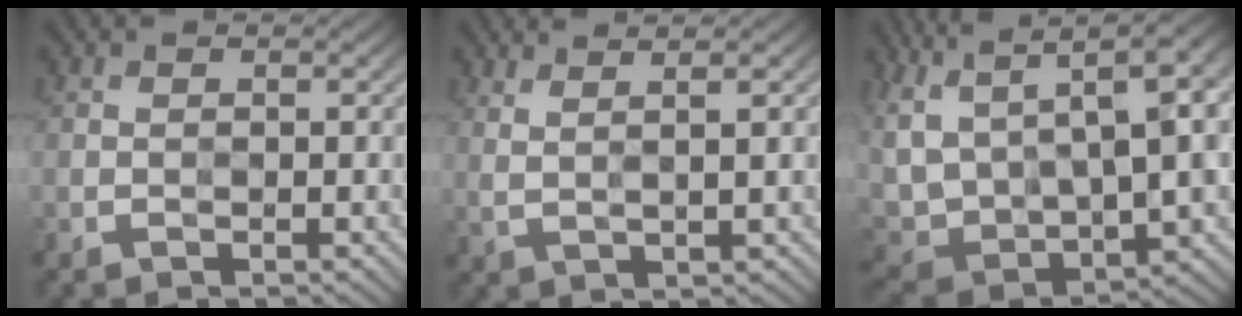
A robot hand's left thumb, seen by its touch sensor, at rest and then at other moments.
{"total": 4.5, "force": [2.5, 0.9, 3.7], "torque": [-0.055, 0.009, 0.032]}
{"total": 16.1, "force": [8.1, 7.0, 12.1], "torque": [-0.300, 0.024, 0.163]}